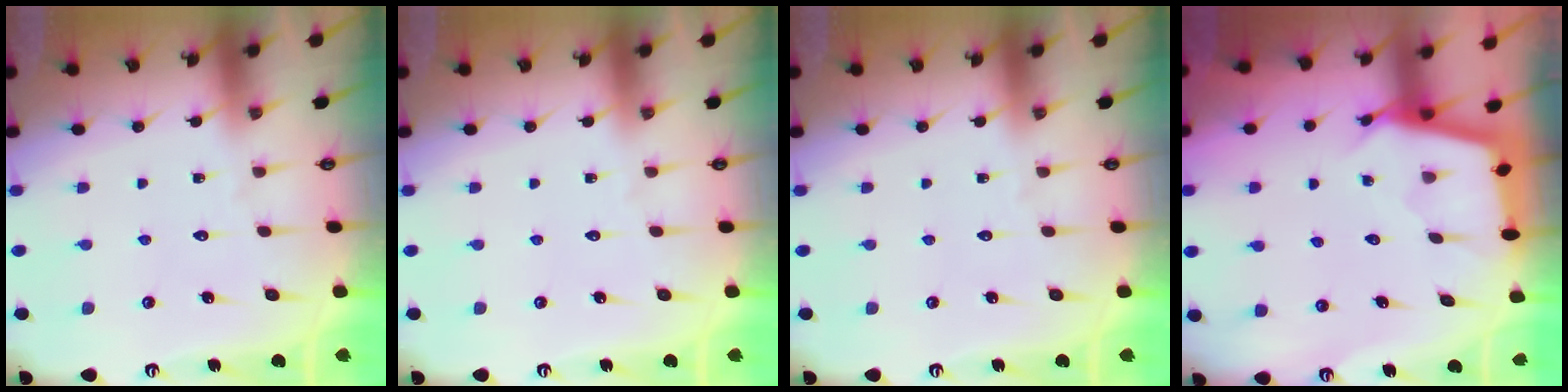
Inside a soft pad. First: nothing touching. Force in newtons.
{"total": 0.0}
{"total": 0.0}
{"total": 3.2, "press": 3.2, "slide": 0.3}